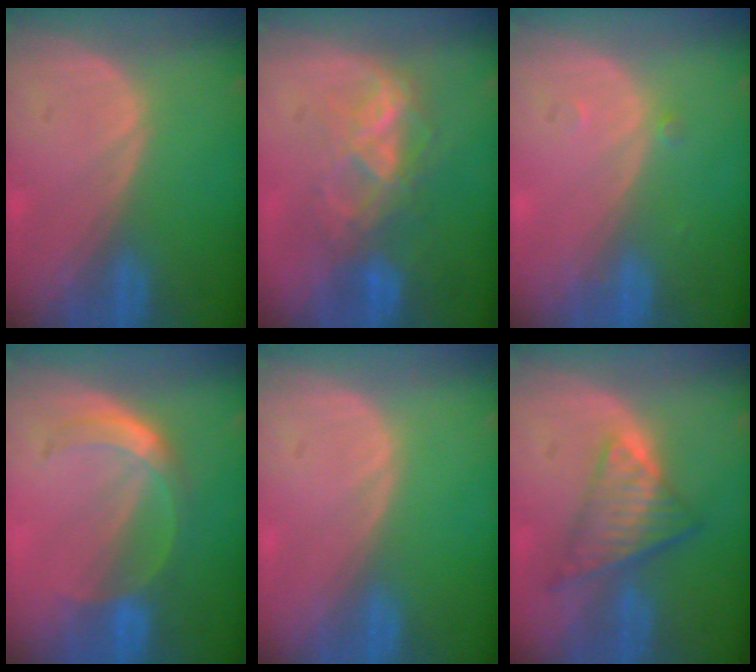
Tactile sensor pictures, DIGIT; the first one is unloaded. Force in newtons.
{"total": 6.5, "press": 6.4, "slide": 1.1}
{"total": 0.7, "press": 0.7, "slide": 0.1}
{"total": 5.9, "press": 5.1, "slide": 2.9}
{"total": 0.0}
{"total": 7.6, "press": 6.4, "slide": 4.1}